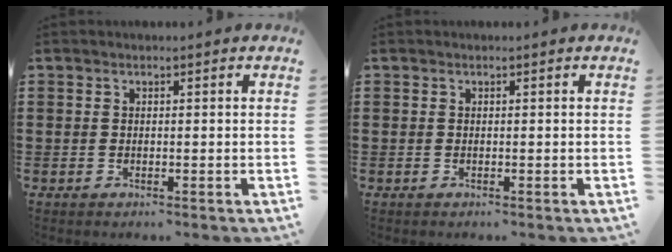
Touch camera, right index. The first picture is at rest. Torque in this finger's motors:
{"motor_torque": [0.71, 1.17, 0.02, 0.02]}